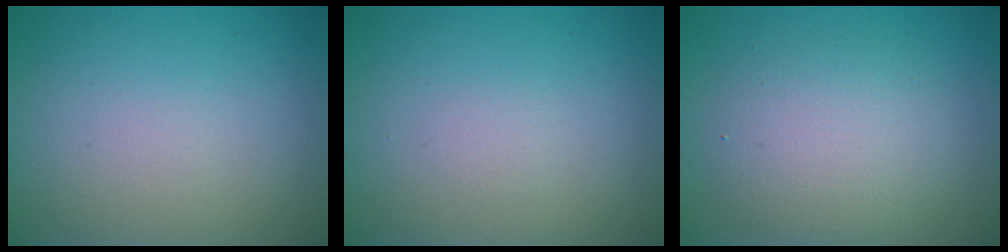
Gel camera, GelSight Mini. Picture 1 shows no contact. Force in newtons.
{"total": 0.5, "press": 0.5, "slide": 0.0}
{"total": 4.2, "press": 4.2, "slide": 0.1}